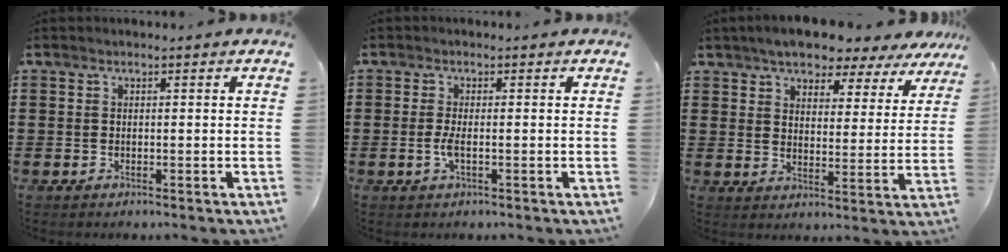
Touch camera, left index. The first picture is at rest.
{"total": 2.1, "force": [-0.5, 0.3, 2.0], "torque": [-0.045, -0.004, -0.010]}
{"total": 5.7, "force": [5.4, 1.1, 1.4], "torque": [-0.048, -0.028, 0.092]}